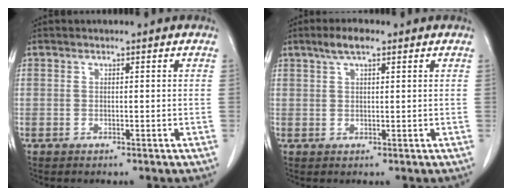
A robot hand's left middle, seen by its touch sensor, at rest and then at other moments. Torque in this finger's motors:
{"motor_torque": [0.37, -0.33, -0.01, 0.01]}